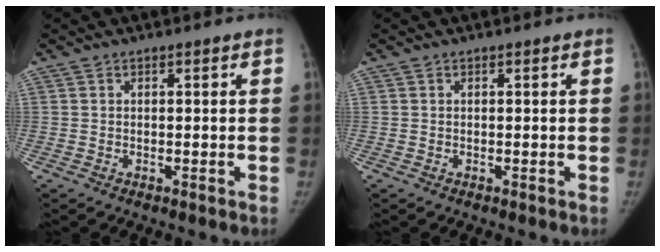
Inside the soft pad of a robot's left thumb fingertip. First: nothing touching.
{"total": 0.0}